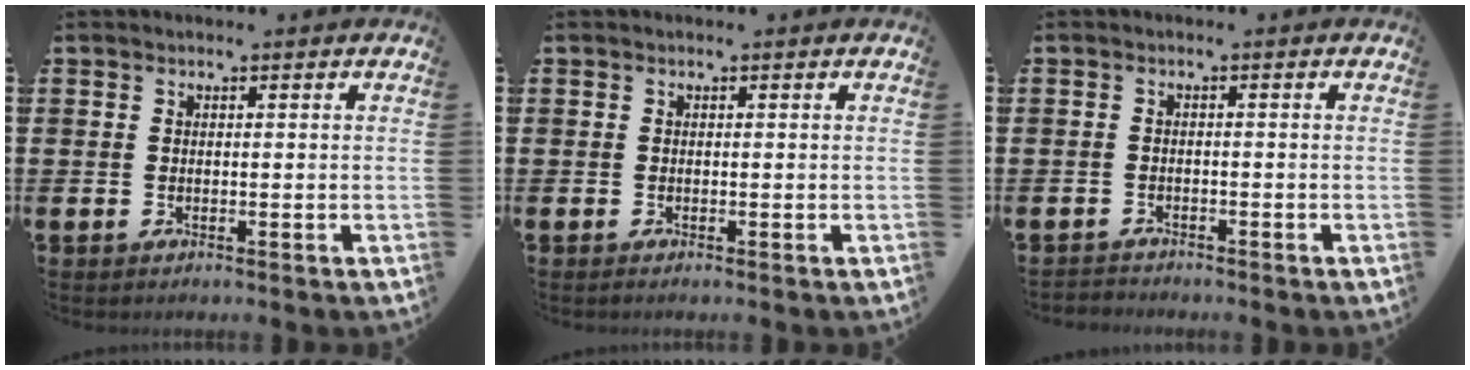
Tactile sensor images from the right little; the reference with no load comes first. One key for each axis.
{"total": 0.0}
{"total": 1.1, "fx": -1.0, "fy": 0.1, "fz": -0.1, "tx": 0.000, "ty": 0.002, "tz": -0.023}